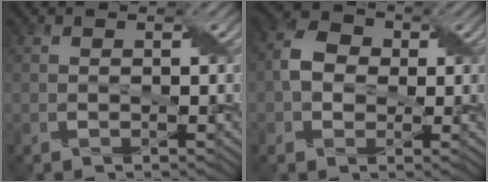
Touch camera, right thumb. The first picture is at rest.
{"total": 4.4, "force": [0.0, 3.7, 2.4], "torque": [-0.054, 0.009, -0.009]}